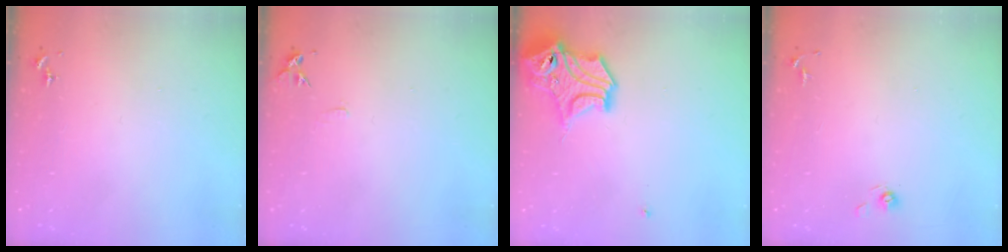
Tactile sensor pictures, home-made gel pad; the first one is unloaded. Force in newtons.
{"total": 5.5, "press": 5.4, "slide": 0.6}
{"total": 14.1, "press": 14.0, "slide": 1.9}
{"total": 4.7, "press": 4.4, "slide": 1.5}